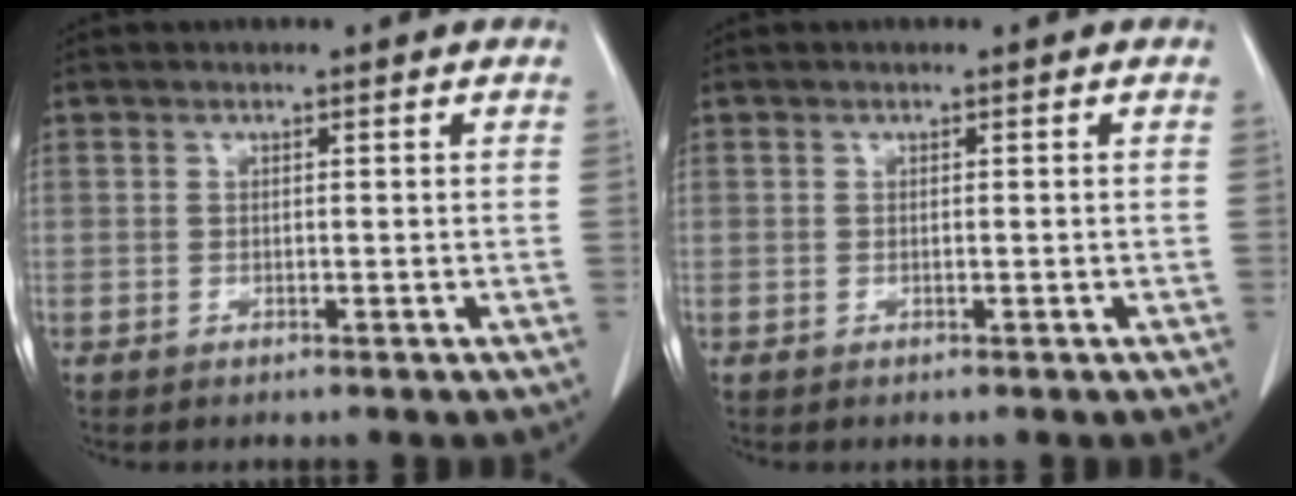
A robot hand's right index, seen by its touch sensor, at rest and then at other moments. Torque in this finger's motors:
{"motor_torque": [0.01, -0.01, 0.00, 0.00]}